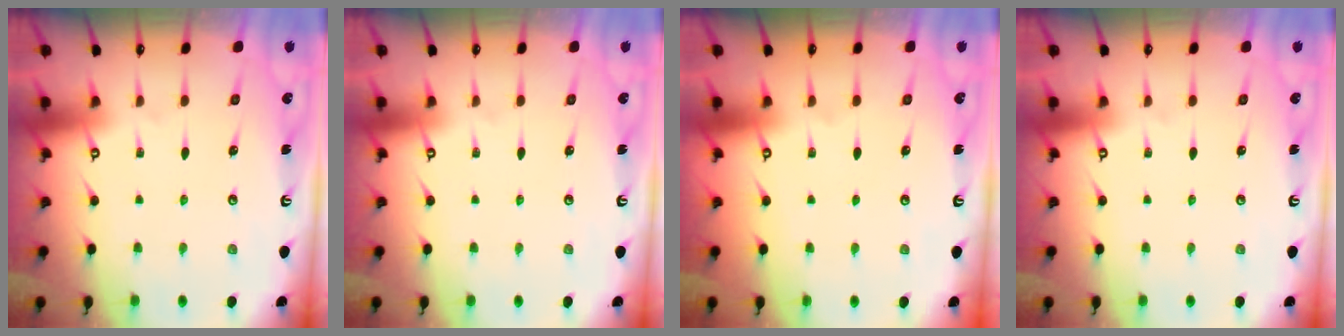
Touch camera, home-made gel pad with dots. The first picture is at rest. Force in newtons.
{"total": 0.0}
{"total": 0.0}
{"total": 0.0}